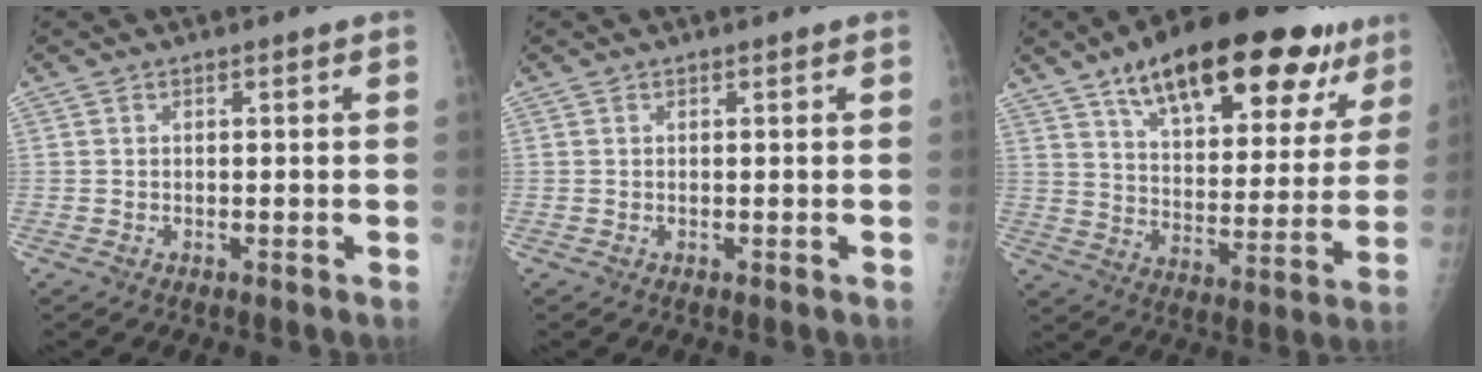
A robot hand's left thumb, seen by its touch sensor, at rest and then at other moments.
{"total": 0.0}
{"total": 27.4, "force": [16.6, 11.2, 18.6], "torque": [-0.242, -0.030, 0.249]}